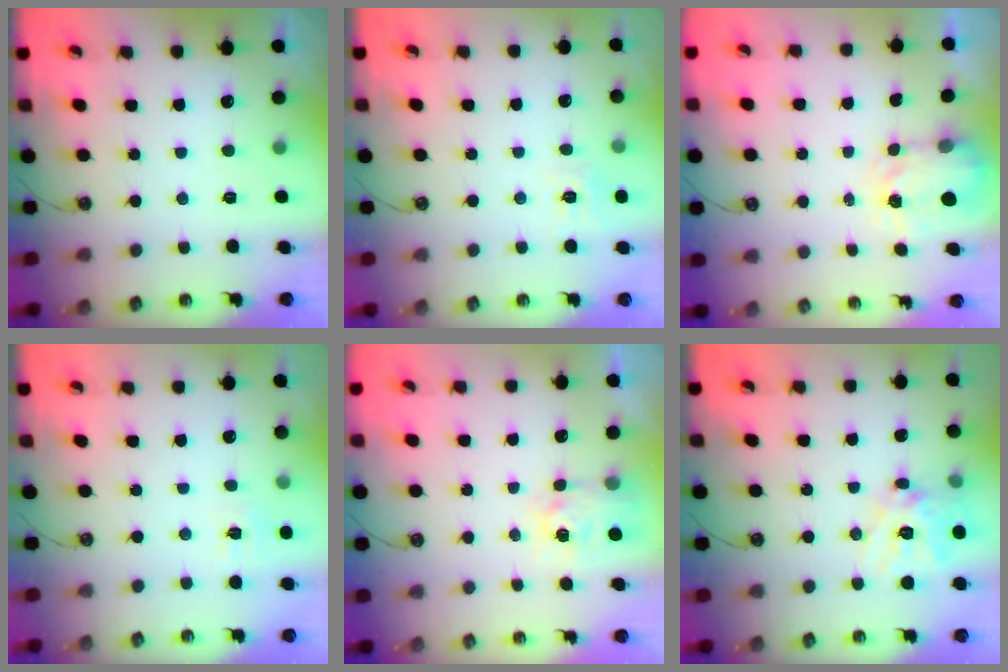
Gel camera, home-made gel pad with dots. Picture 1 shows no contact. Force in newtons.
{"total": 7.4, "press": 7.4, "slide": 0.8}
{"total": 3.8, "press": 3.7, "slide": 0.6}
{"total": 5.9, "press": 5.9, "slide": 0.7}
{"total": 5.0, "press": 5.0, "slide": 0.5}
{"total": 14.7, "press": 14.6, "slide": 1.8}